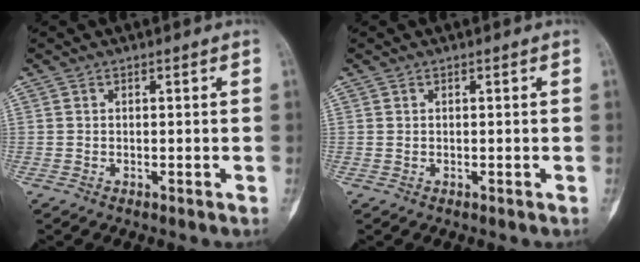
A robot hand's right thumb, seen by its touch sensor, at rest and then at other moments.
{"total": 0.0}